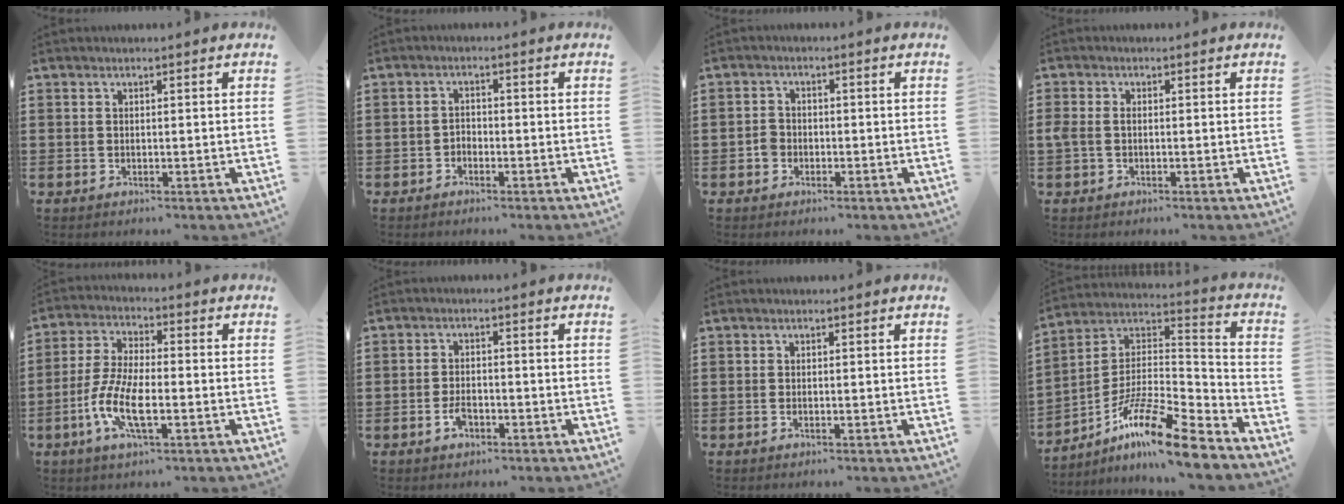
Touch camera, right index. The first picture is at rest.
{"total": 1.4, "force": [-1.2, 0.7, 0.2], "torque": [-0.007, 0.001, -0.026]}
{"total": 2.1, "force": [-0.9, 1.7, 0.8], "torque": [-0.018, 0.003, -0.019]}
{"total": 1.4, "force": [-0.4, 0.9, 1.0], "torque": [-0.028, -0.001, -0.010]}
{"total": 8.8, "force": [-3.3, 2.7, 7.7], "torque": [-0.189, -0.020, -0.069]}
{"total": 2.7, "force": [-1.5, 1.4, 1.8], "torque": [-0.041, 0.000, -0.030]}
{"total": 0.0}
{"total": 13.4, "force": [-9.6, 1.9, 9.1], "torque": [-0.173, 0.016, -0.184]}